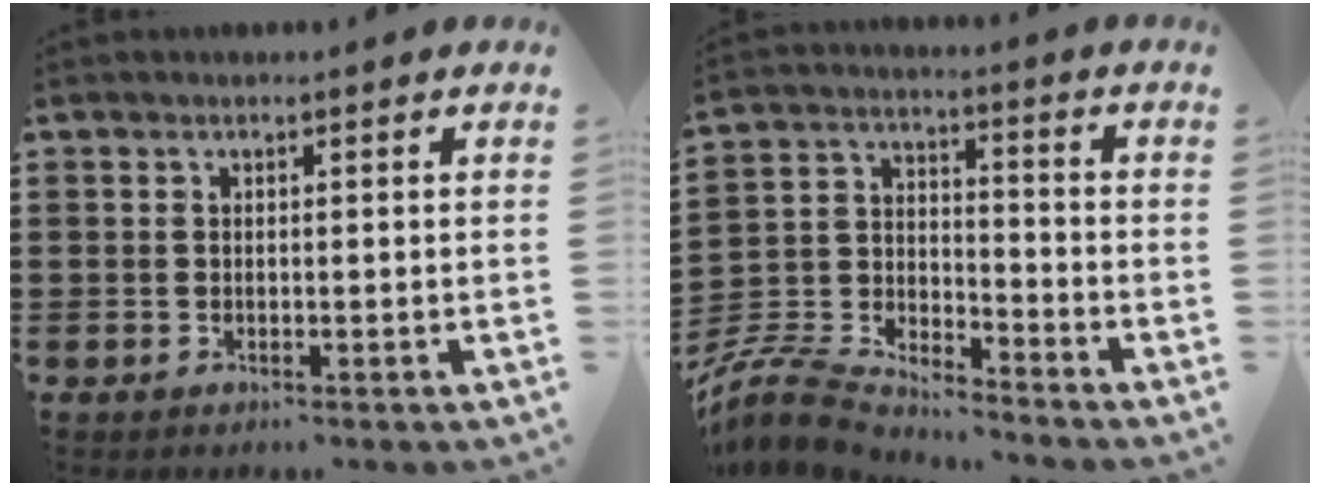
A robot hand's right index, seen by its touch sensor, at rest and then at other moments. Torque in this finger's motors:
{"motor_torque": [-2.14, 0.00, -0.54, -0.21]}